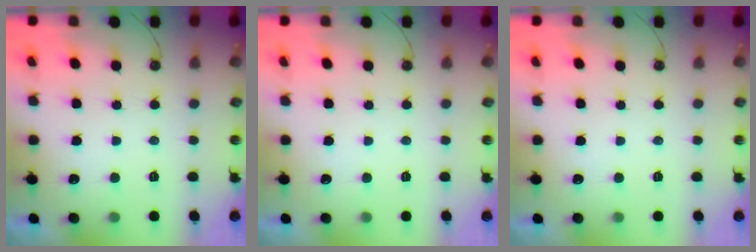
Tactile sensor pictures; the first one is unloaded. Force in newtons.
{"total": 0.0}
{"total": 0.0}